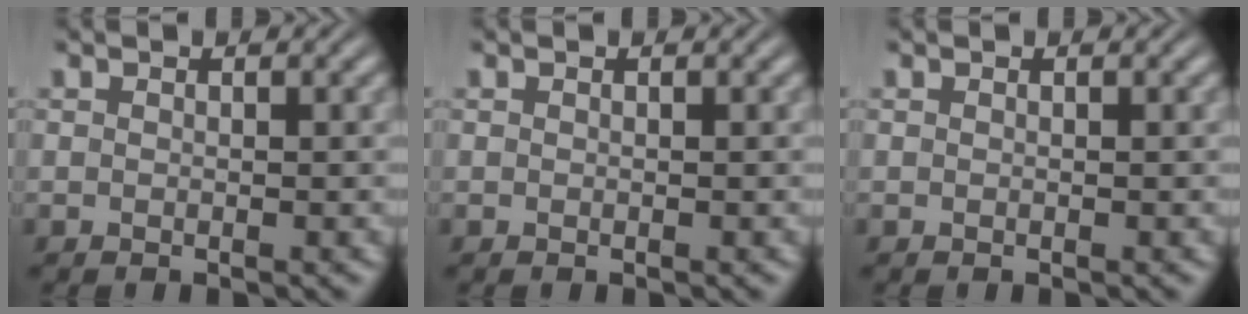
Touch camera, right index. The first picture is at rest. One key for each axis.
{"total": 0.0}
{"total": 0.0}